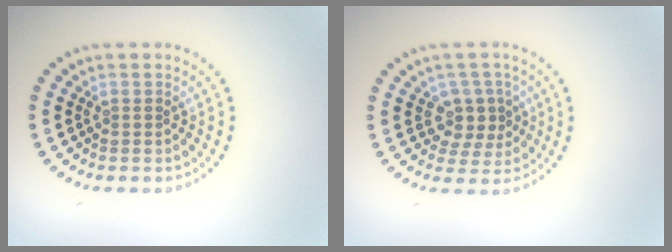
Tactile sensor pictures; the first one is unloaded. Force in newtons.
{"total": 2.8, "press": 2.6, "slide": 1.2}